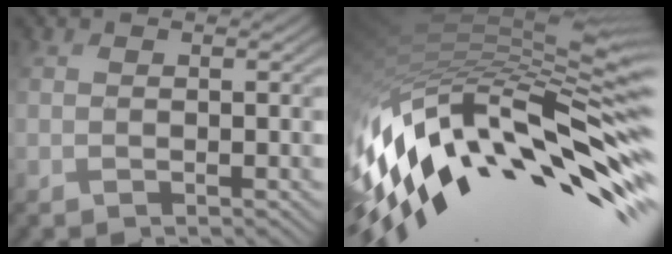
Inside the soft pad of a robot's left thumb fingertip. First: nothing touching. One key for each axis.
{"total": 16.1, "fx": -6.3, "fy": 6.1, "fz": 13.5, "tx": -0.277, "ty": -0.009, "tz": -0.102}